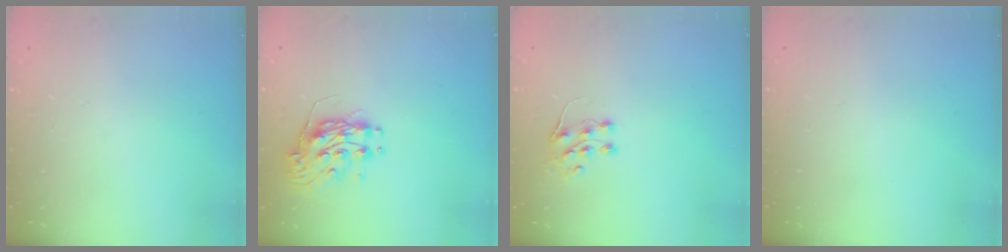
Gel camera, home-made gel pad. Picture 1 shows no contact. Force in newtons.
{"total": 9.6, "press": 9.6, "slide": 0.4}
{"total": 6.0, "press": 5.9, "slide": 0.7}
{"total": 0.0}